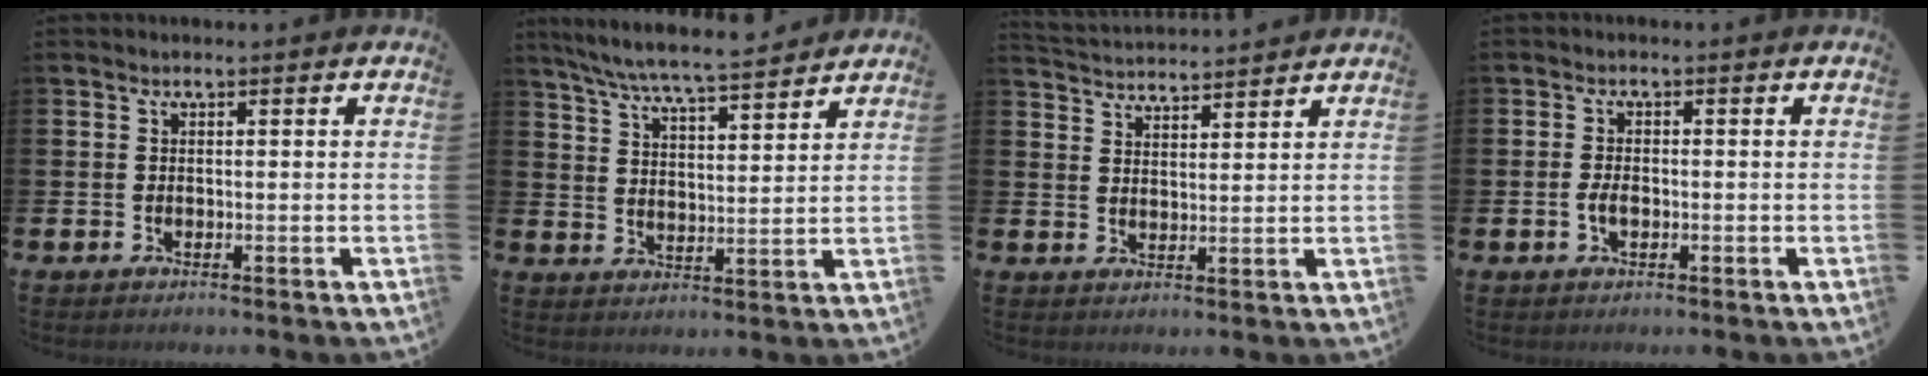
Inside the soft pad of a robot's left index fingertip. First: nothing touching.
{"total": 7.4, "force": [7.0, 0.2, 2.3], "torque": [-0.069, -0.044, 0.125]}
{"total": 3.9, "force": [3.9, 0.1, -0.3], "torque": [-0.012, -0.024, 0.072]}
{"total": 1.9, "force": [-0.5, 1.1, 1.5], "torque": [-0.026, 0.002, -0.011]}